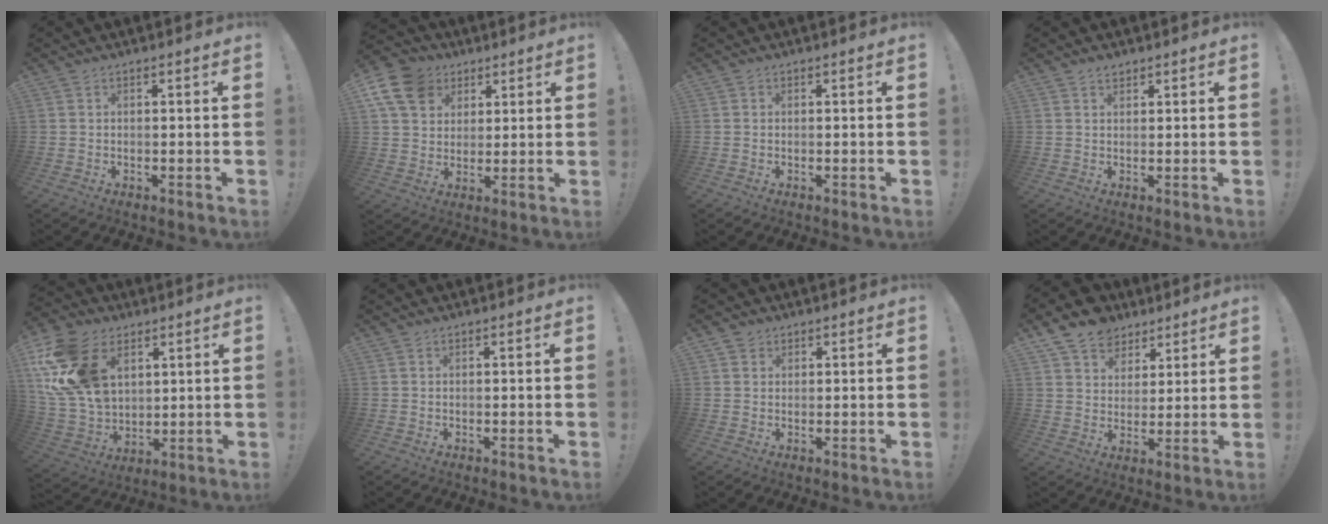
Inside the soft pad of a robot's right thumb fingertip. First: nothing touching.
{"total": 13.1, "force": [5.6, 10.4, 5.8], "torque": [-0.103, -0.025, 0.112]}
{"total": 0.0}
{"total": 1.8, "force": [1.5, 0.9, 0.5], "torque": [0.003, -0.009, 0.025]}
{"total": 22.3, "force": [8.0, 15.6, 13.8], "torque": [-0.282, -0.029, 0.157]}
{"total": 0.0}
{"total": 1.9, "force": [1.0, 1.6, 0.1], "torque": [-0.002, 0.000, 0.019]}
{"total": 10.9, "force": [7.6, 7.5, 2.0], "torque": [-0.035, -0.057, 0.149]}